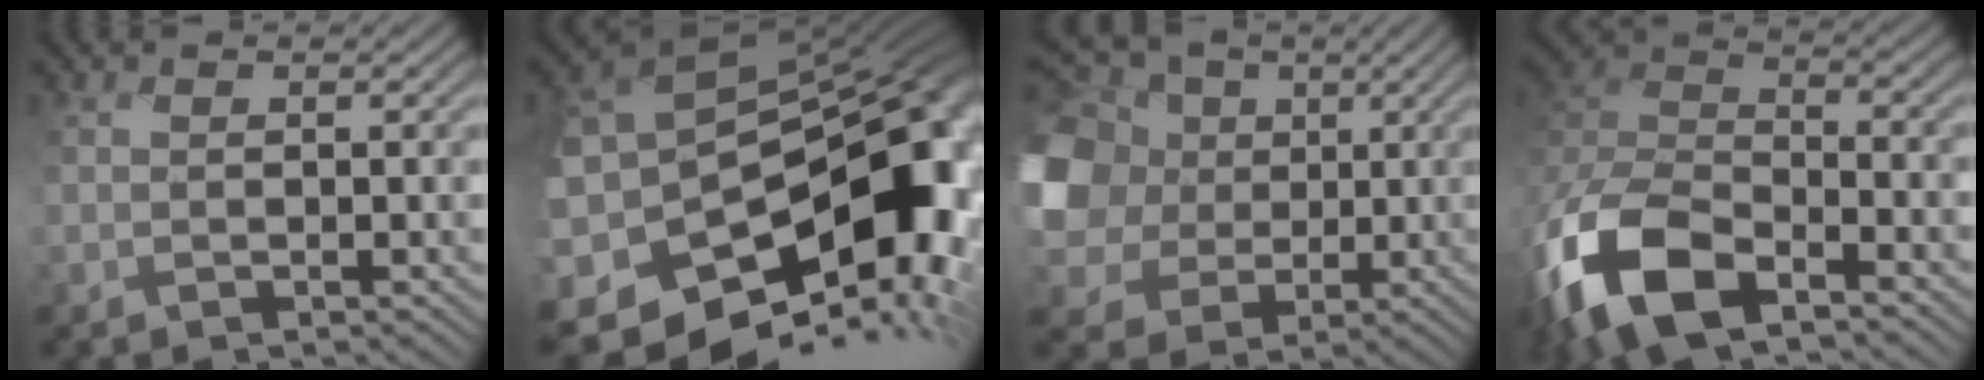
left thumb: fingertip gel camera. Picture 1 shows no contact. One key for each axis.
{"total": 16.1, "fx": -2.9, "fy": 11.2, "fz": 11.2, "tx": -0.206, "ty": -0.034, "tz": -0.009}
{"total": 16.2, "fx": 1.3, "fy": 13.6, "fz": 8.7, "tx": -0.288, "ty": 0.014, "tz": 0.024}
{"total": 14.6, "fx": -9.0, "fy": 7.4, "fz": 8.8, "tx": -0.227, "ty": -0.030, "tz": -0.182}